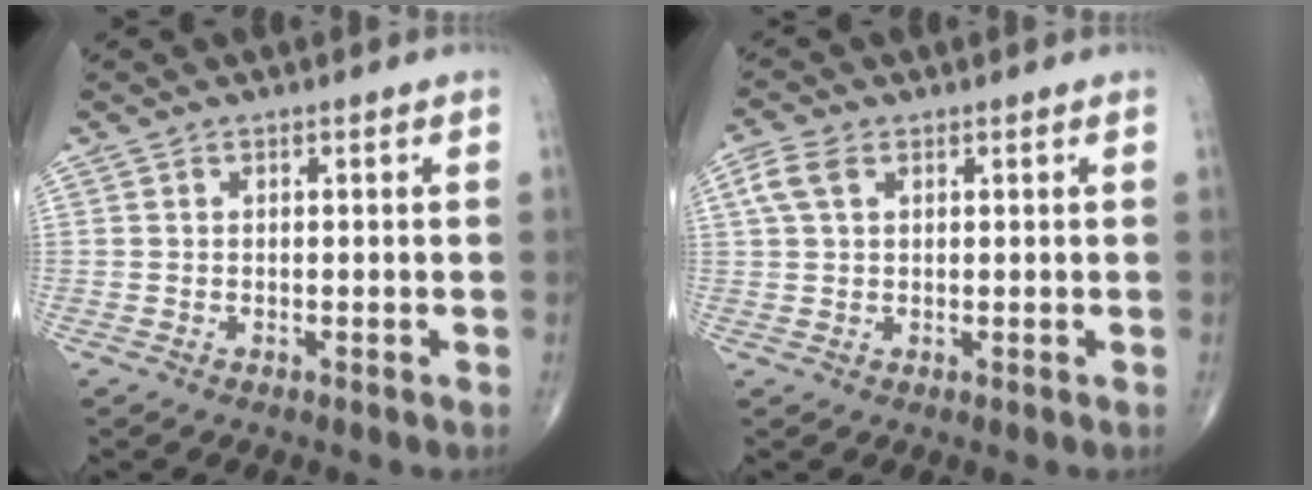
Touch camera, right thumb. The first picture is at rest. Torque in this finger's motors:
{"motor_torque": [0.00, 0.01, 0.21, 0.17, 0.02]}